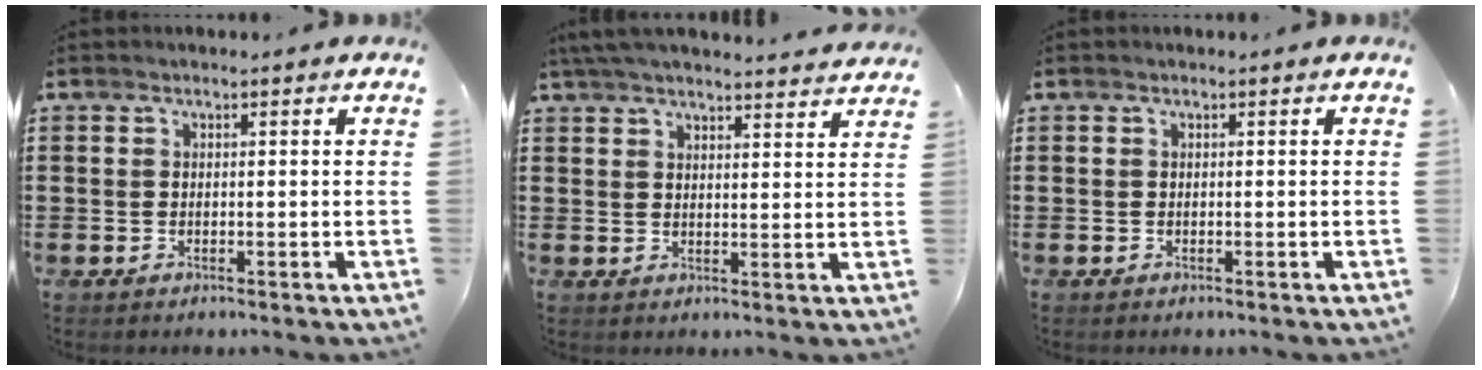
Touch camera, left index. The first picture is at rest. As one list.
[{"total": 4.4, "force": [4.2, -0.1, 1.3], "torque": [-0.038, -0.013, 0.078]}, {"total": 0.0}]